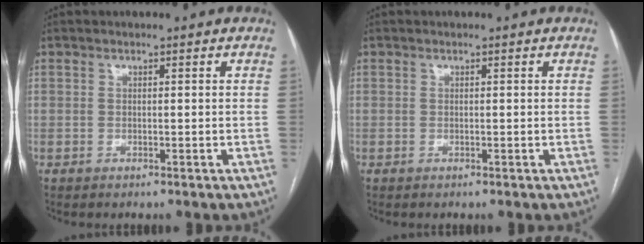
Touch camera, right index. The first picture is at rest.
{"total": 0.0}